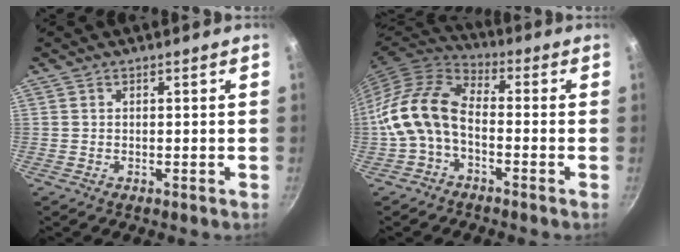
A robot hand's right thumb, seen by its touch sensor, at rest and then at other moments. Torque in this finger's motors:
{"motor_torque": [-0.05, 1.07, 0.85, -0.84, 0.54]}